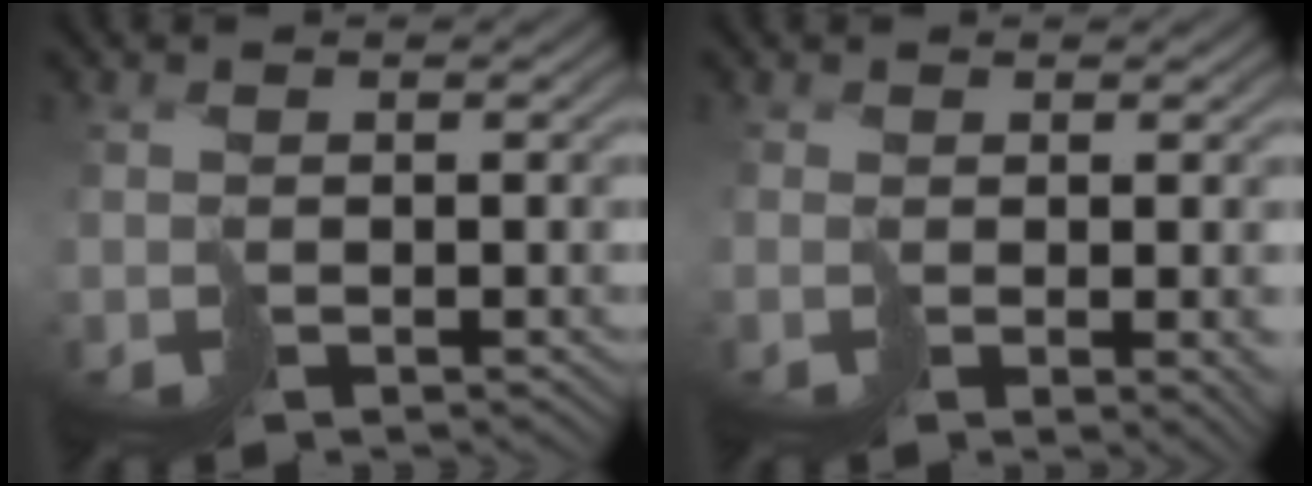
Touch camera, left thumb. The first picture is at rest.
{"total": 1.7, "force": [-0.6, 0.1, 1.5], "torque": [-0.010, -0.014, 0.002]}